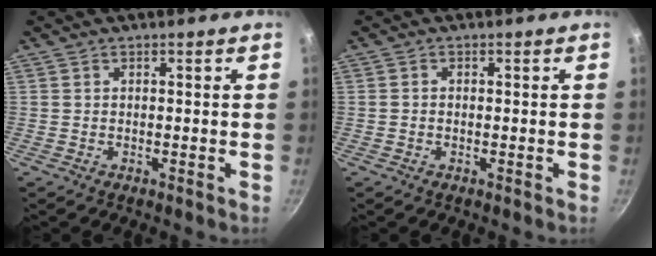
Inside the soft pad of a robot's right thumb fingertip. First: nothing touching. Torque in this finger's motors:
{"motor_torque": [-0.13, -0.26, -0.24, -0.20, -0.02]}